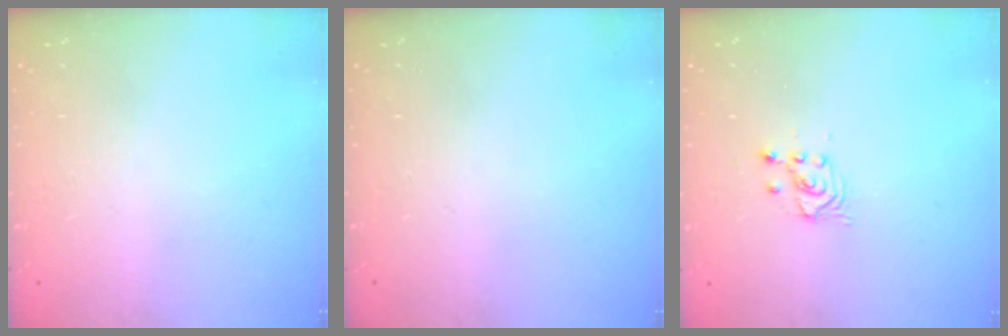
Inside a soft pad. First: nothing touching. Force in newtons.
{"total": 0.0}
{"total": 2.6, "press": 2.5, "slide": 0.3}